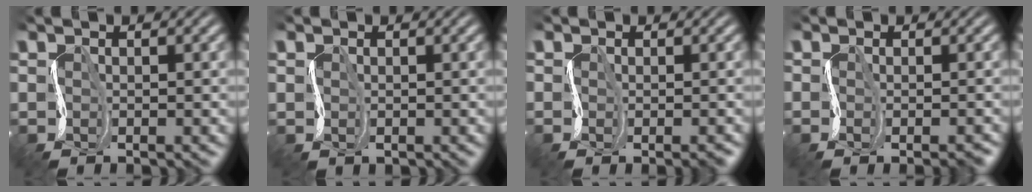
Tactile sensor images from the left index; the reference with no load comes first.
{"total": 0.9, "force": [0.2, 0.3, -0.8], "torque": [0.006, 0.000, 0.003]}
{"total": 1.7, "force": [-1.2, 0.9, 0.9], "torque": [-0.009, -0.006, -0.015]}
{"total": 1.9, "force": [-1.4, 0.9, 0.9], "torque": [-0.008, -0.004, -0.017]}